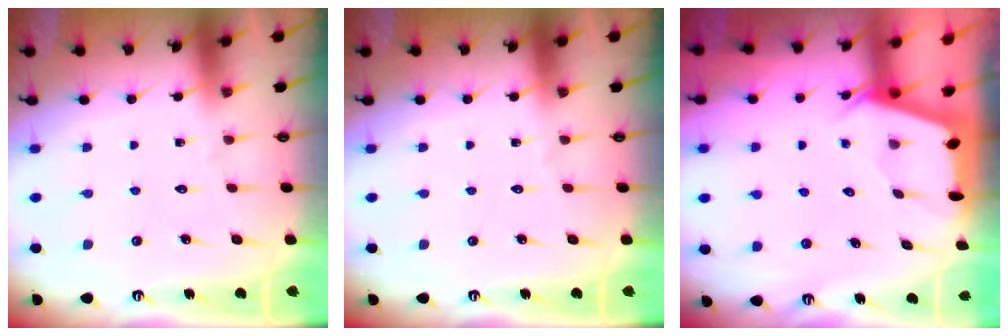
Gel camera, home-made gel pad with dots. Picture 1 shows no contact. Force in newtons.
{"total": 0.0}
{"total": 2.0, "press": 2.0, "slide": 0.3}